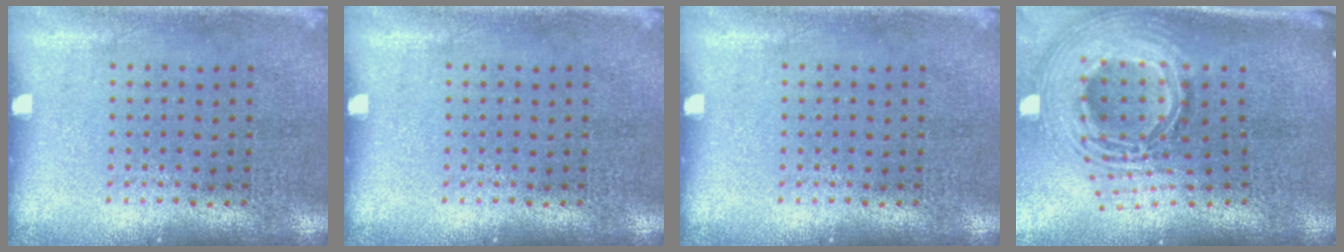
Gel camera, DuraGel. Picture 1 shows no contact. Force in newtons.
{"total": 0.0}
{"total": 0.0}
{"total": 2.9, "press": 2.1, "slide": 2.1}